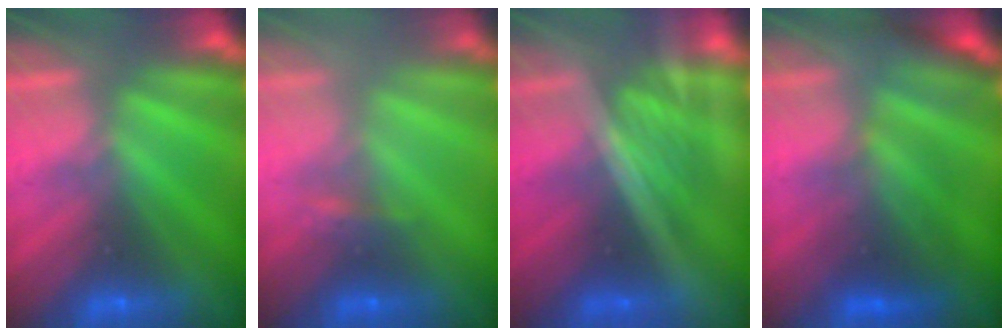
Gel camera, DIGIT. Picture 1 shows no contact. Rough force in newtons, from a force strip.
{"total": 2.2}
{"total": 1.7}
{"total": 2.3}